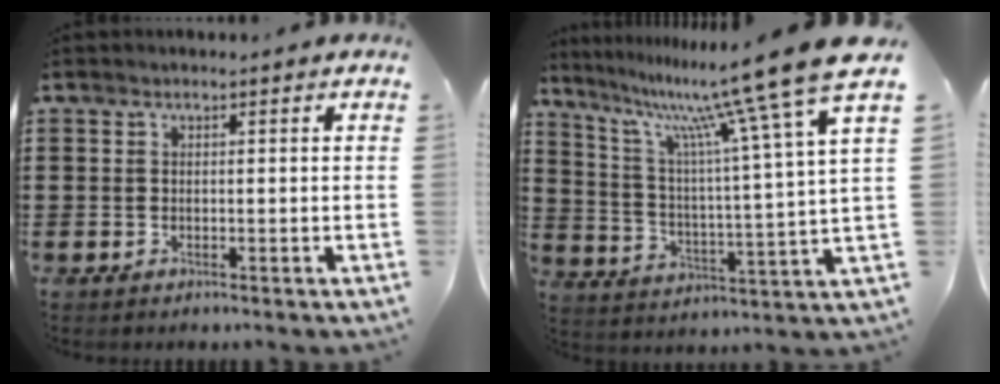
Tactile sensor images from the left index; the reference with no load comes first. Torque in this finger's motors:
{"motor_torque": [1.87, -0.27, 1.02, 0.21]}